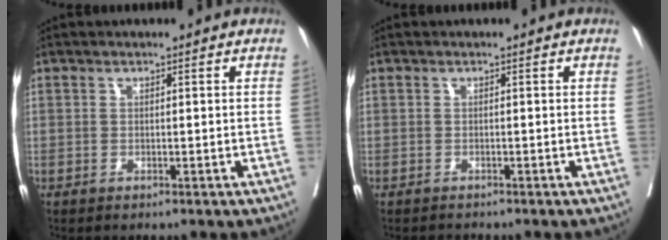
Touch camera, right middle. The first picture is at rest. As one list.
[{"total": 0.8, "force": [-0.7, 0.2, -0.2], "torque": [-0.006, -0.006, -0.013]}]